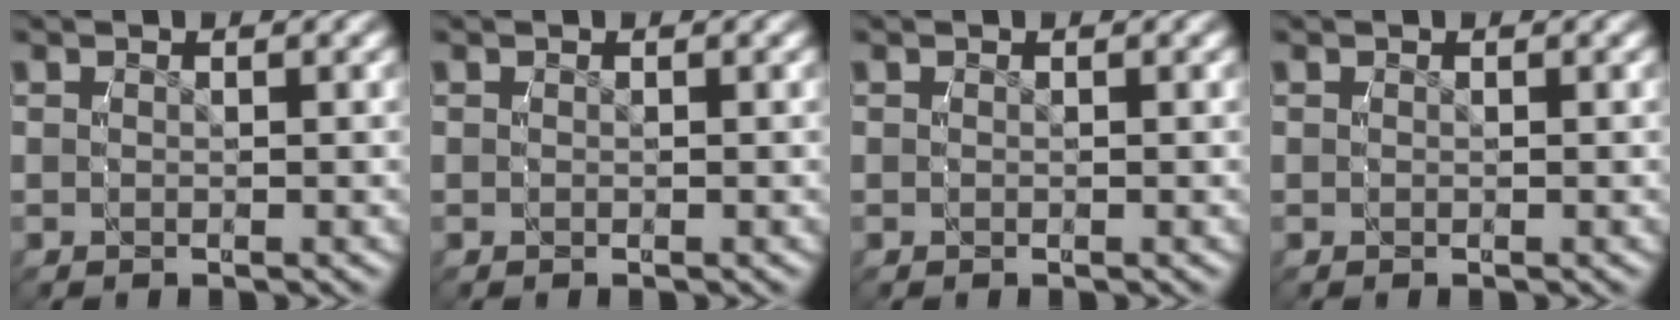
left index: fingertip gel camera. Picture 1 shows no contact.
{"total": 0.0}
{"total": 0.0}
{"total": 0.0}